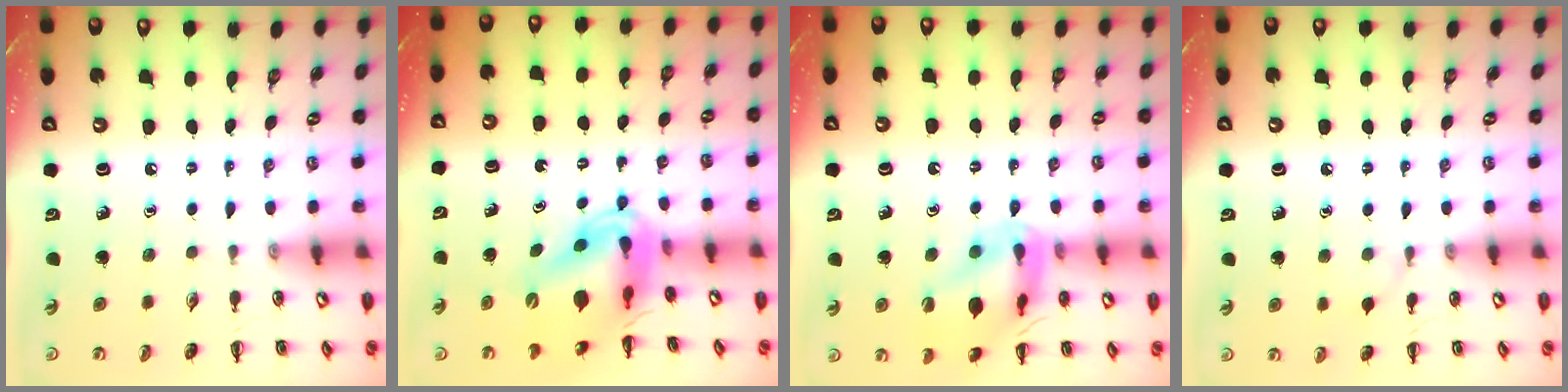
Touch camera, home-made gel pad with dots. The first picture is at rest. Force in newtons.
{"total": 8.0, "press": 7.6, "slide": 2.6}
{"total": 14.6, "press": 14.5, "slide": 1.6}
{"total": 5.1, "press": 4.7, "slide": 2.0}